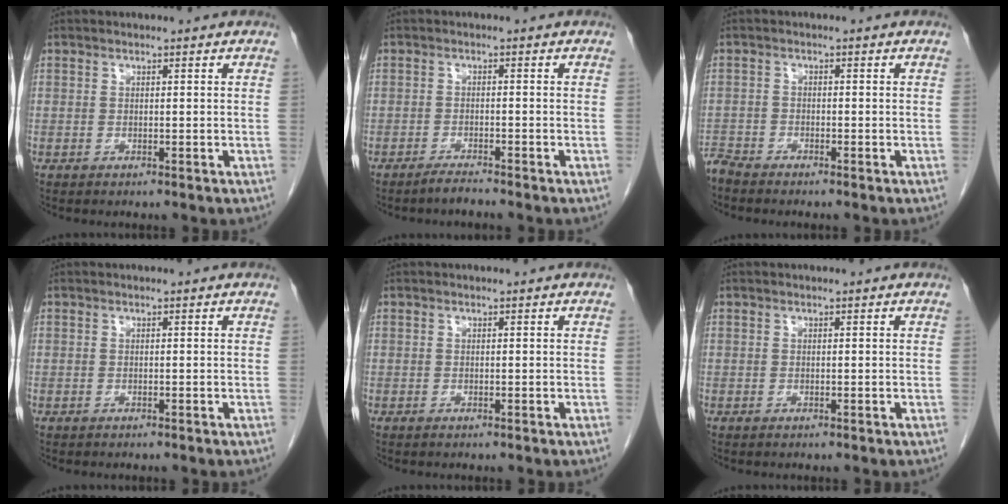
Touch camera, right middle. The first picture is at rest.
{"total": 1.8, "force": [-1.7, -0.2, 0.5], "torque": [-0.014, -0.005, -0.032]}
{"total": 2.3, "force": [-2.3, 0.0, 0.0], "torque": [0.002, -0.009, -0.047]}
{"total": 0.0}
{"total": 0.0}
{"total": 0.0}